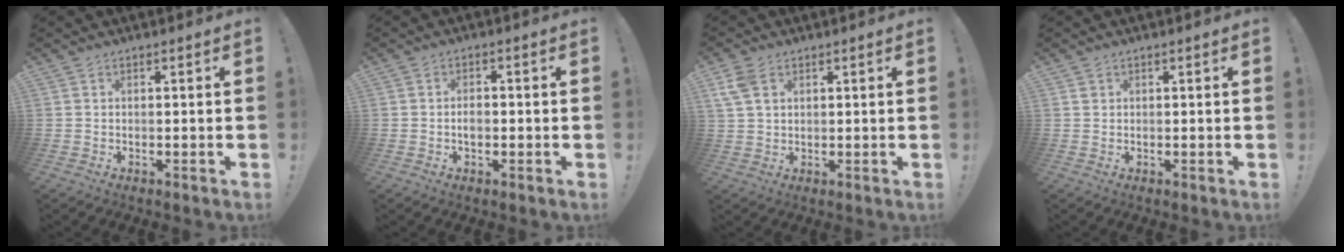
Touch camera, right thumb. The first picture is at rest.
{"total": 2.6, "force": [-1.0, 1.6, 1.8], "torque": [-0.028, 0.006, -0.018]}
{"total": 6.5, "force": [2.7, 4.4, 4.0], "torque": [-0.069, -0.005, 0.055]}
{"total": 1.0, "force": [0.6, 0.8, 0.2], "torque": [0.004, 0.000, 0.009]}